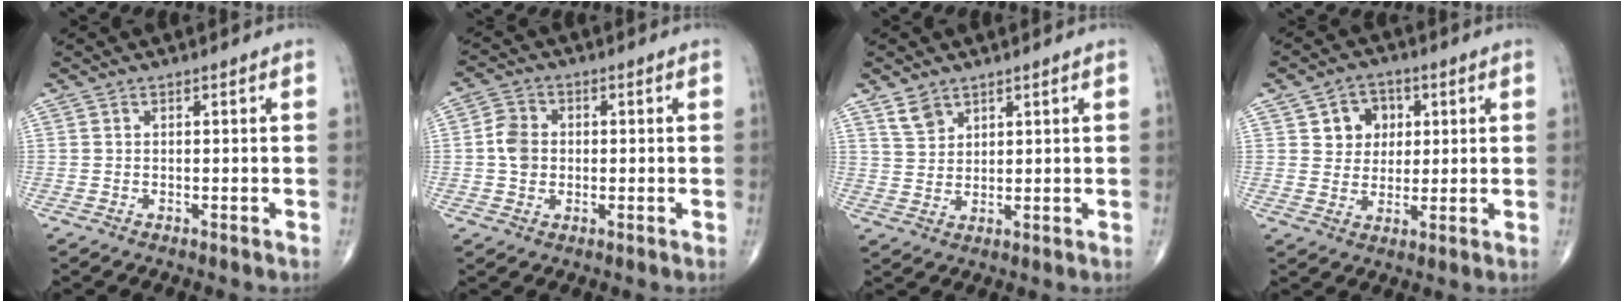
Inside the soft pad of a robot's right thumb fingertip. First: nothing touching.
{"total": 5.3, "force": [0.0, 4.4, 2.9], "torque": [-0.045, 0.007, -0.006]}
{"total": 3.8, "force": [2.8, 2.3, 1.2], "torque": [-0.011, -0.016, 0.060]}
{"total": 7.1, "force": [2.2, 6.0, 3.0], "torque": [-0.009, -0.004, 0.034]}